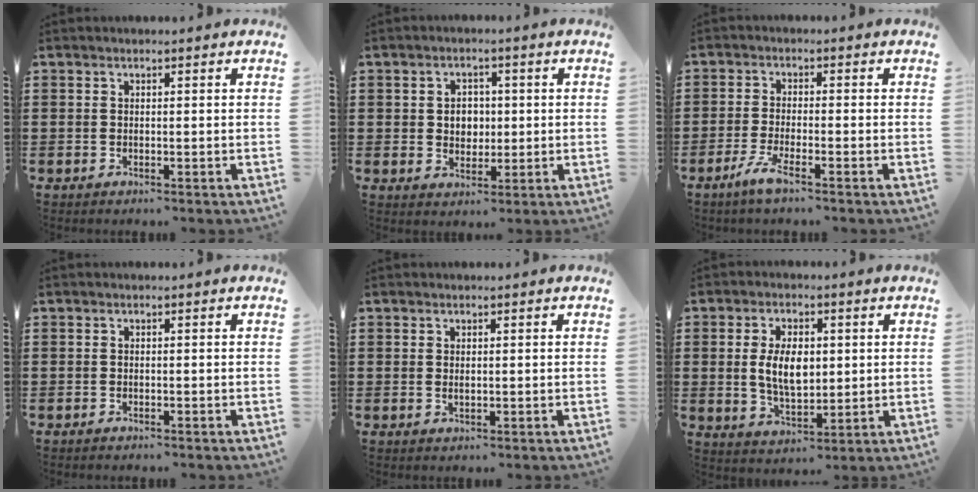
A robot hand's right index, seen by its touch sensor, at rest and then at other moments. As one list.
[{"total": 3.4, "force": [0.2, 3.1, 1.6], "torque": [-0.033, 0.007, -0.002]}, {"total": 3.6, "force": [-2.4, 0.1, 2.6], "torque": [-0.073, -0.015, -0.051]}, {"total": 0.6, "force": [-0.6, 0.1, 0.0], "torque": [-0.002, 0.000, -0.013]}, {"total": 0.6, "force": [0.0, 0.3, 0.6], "torque": [-0.013, -0.002, 0.001]}, {"total": 7.1, "force": [0.6, 3.9, 5.9], "torque": [-0.109, 0.005, 0.005]}]